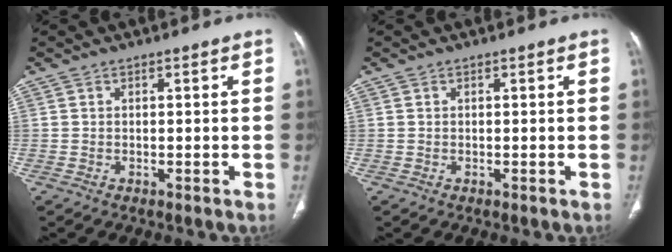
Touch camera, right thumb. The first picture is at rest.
{"total": 0.0}